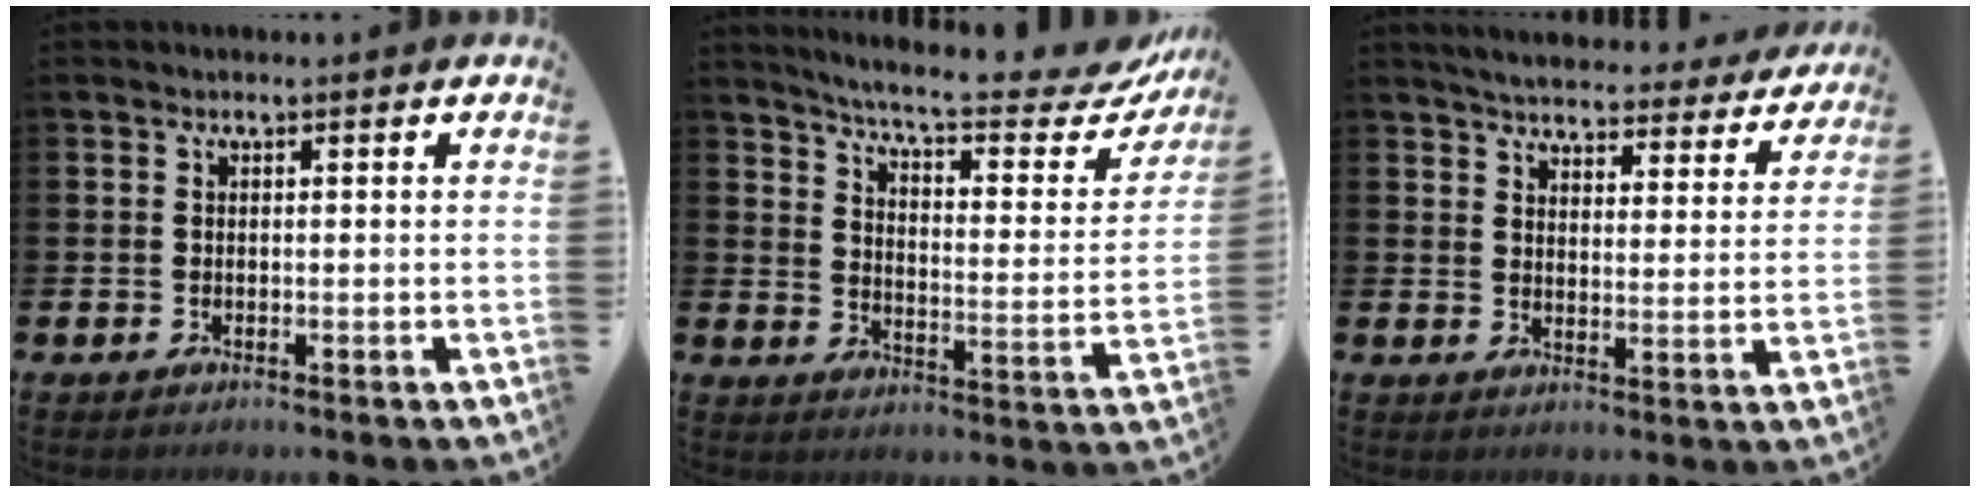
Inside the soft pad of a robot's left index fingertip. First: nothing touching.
{"total": 8.0, "force": [7.0, 0.6, 3.9], "torque": [-0.092, -0.050, 0.111]}
{"total": 4.8, "force": [4.6, 0.6, 0.9], "torque": [-0.036, -0.033, 0.078]}